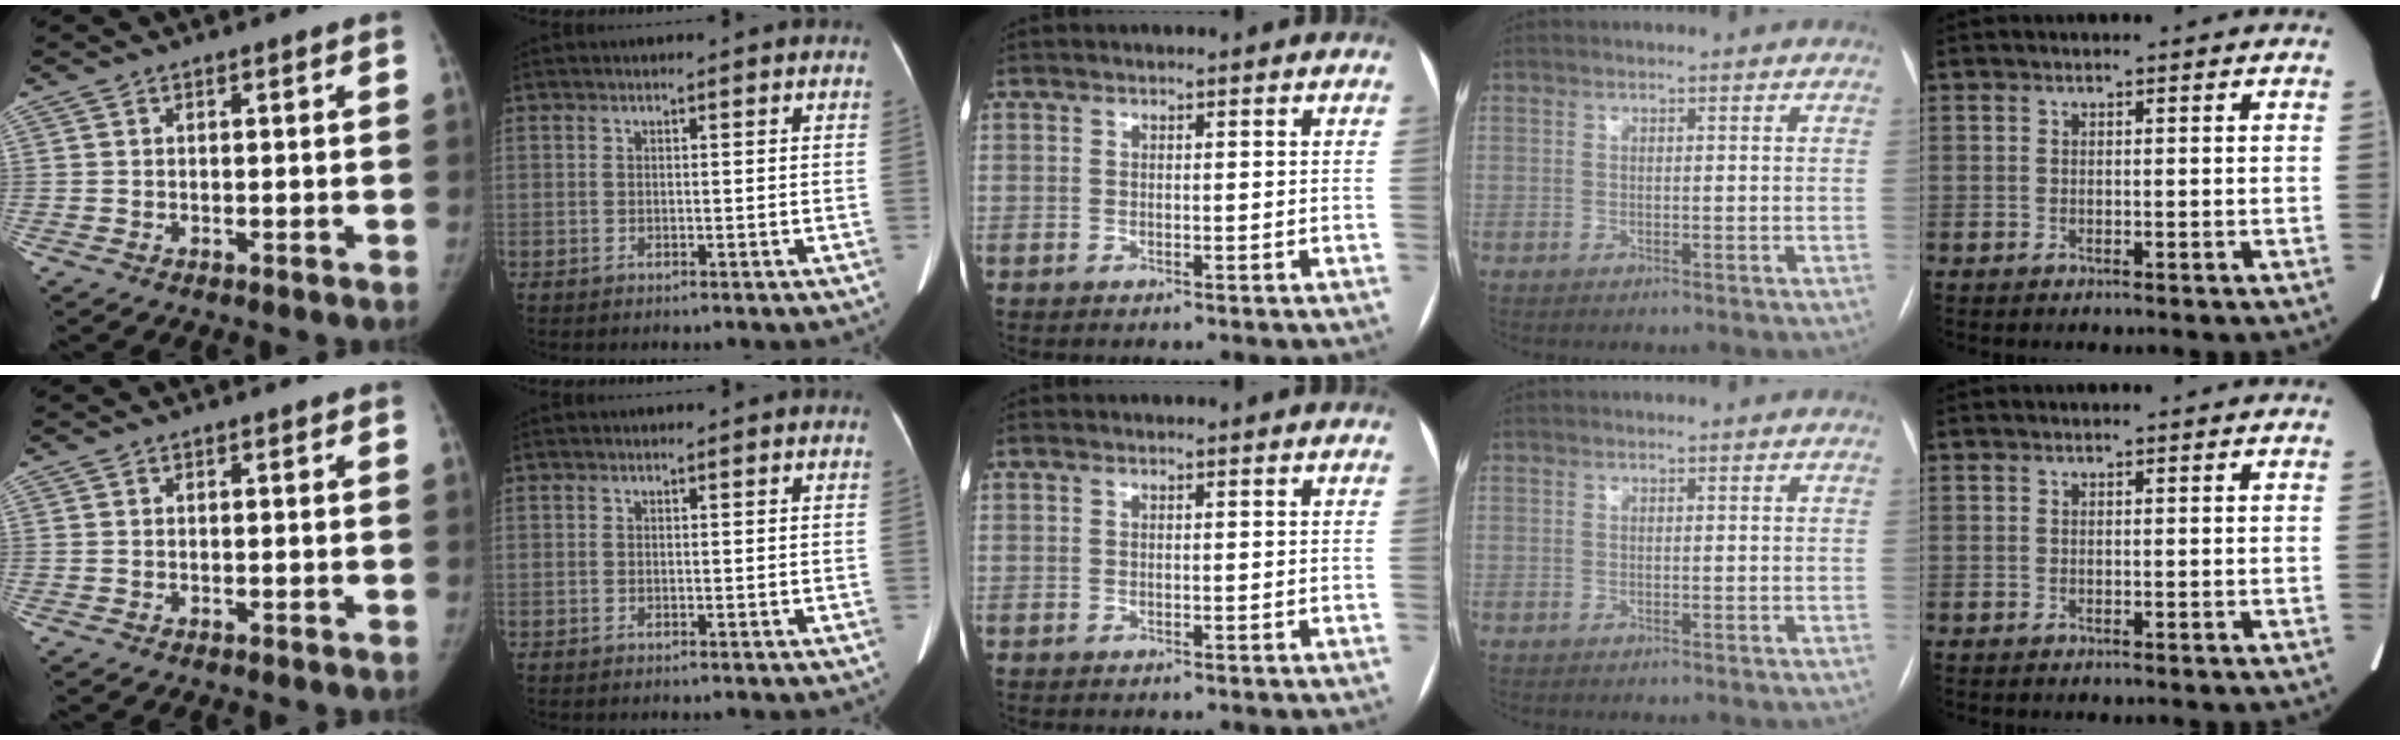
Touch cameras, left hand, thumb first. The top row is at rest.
{}